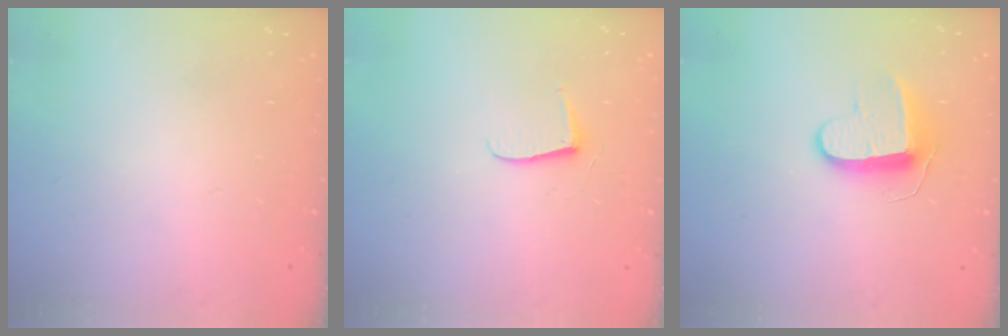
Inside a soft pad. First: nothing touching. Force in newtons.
{"total": 5.5, "press": 5.5, "slide": 0.6}
{"total": 9.4, "press": 9.4, "slide": 0.5}